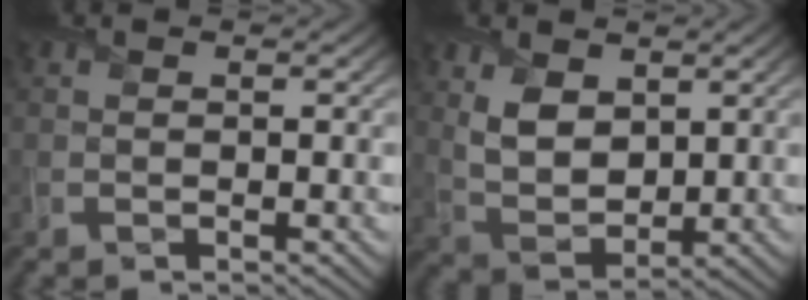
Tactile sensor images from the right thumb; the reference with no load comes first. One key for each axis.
{"total": 6.0, "fx": 2.5, "fy": 3.8, "fz": 3.9, "tx": -0.095, "ty": -0.010, "tz": 0.050}